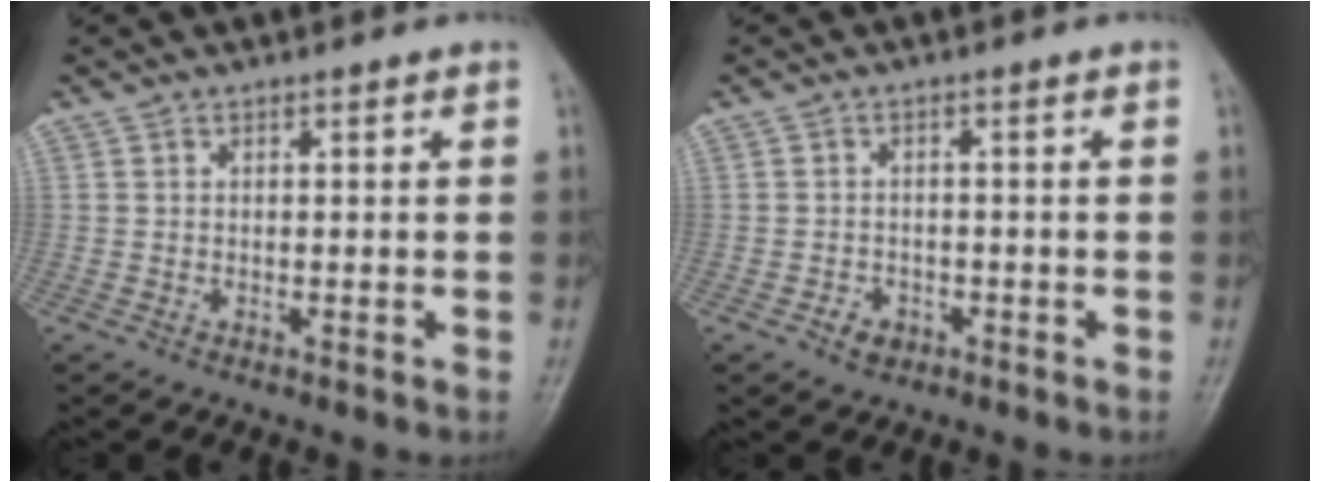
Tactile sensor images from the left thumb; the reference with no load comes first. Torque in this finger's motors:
{"motor_torque": [-0.01, 0.03, 0.07, -0.02, 0.00]}